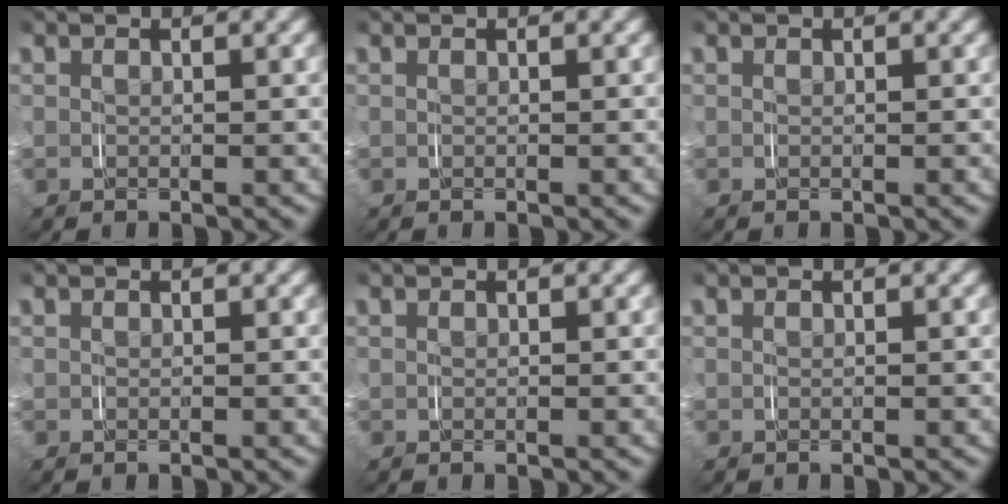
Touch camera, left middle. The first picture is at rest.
{"total": 0.0}
{"total": 0.0}
{"total": 0.0}
{"total": 0.0}
{"total": 0.0}